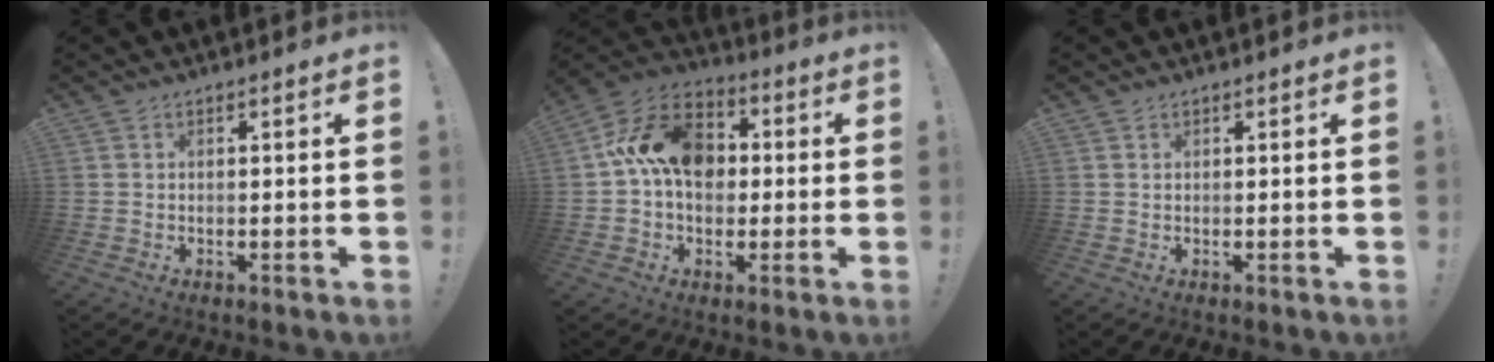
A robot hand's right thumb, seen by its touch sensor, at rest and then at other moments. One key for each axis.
{"total": 17.0, "fx": 2.4, "fy": 12.6, "fz": 11.1, "tx": -0.183, "ty": 0.017, "tz": 0.046}
{"total": 0.6, "fx": 0.5, "fy": 0.4, "fz": 0.1, "tx": 0.003, "ty": -0.002, "tz": 0.009}